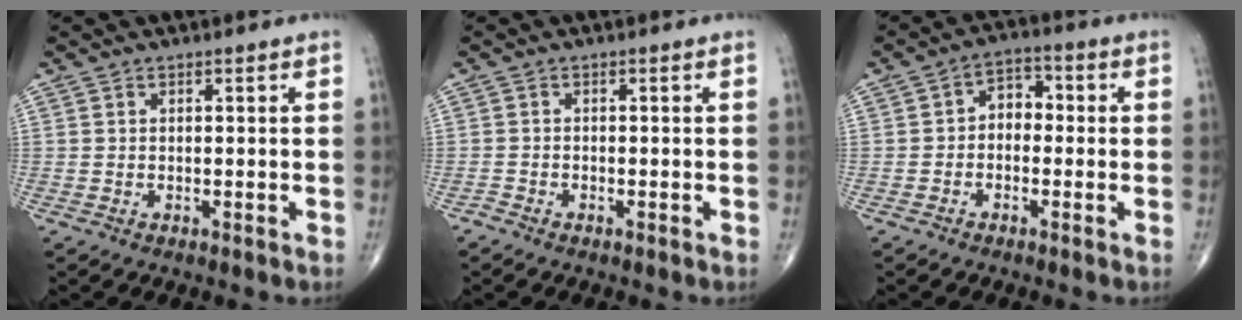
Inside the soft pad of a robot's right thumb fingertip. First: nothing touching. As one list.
[{"total": 0.9, "force": [-0.9, 0.3, 0.1], "torque": [-0.005, 0.000, -0.022]}, {"total": 4.9, "force": [-0.4, 3.6, 3.4], "torque": [-0.025, 0.023, -0.022]}]